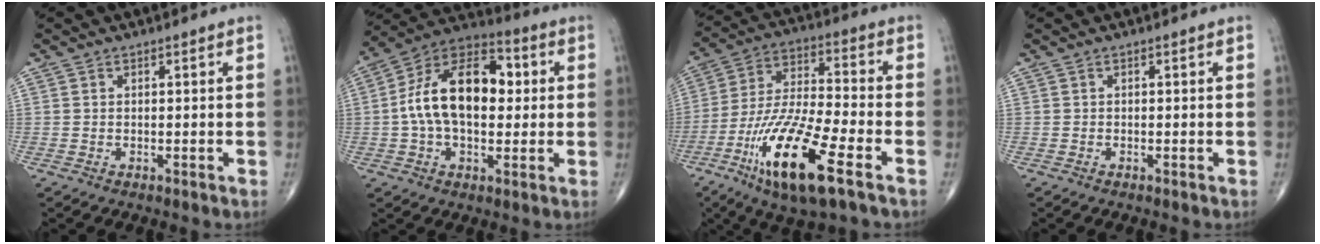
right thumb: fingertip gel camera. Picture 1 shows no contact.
{"total": 18.6, "force": [1.5, 11.1, 14.9], "torque": [-0.235, 0.030, 0.017]}
{"total": 19.6, "force": [-9.4, 4.5, 16.6], "torque": [-0.349, 0.020, -0.168]}
{"total": 0.0}